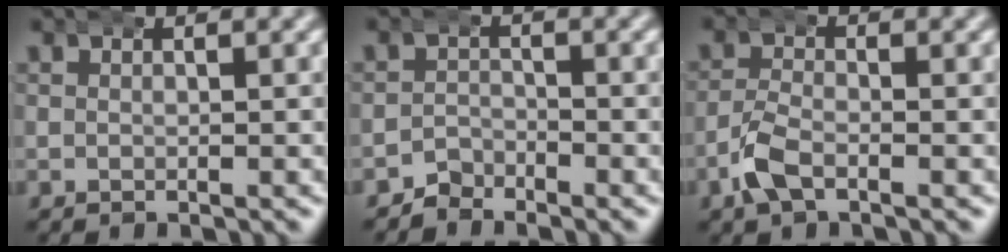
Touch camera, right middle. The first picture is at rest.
{"total": 1.9, "force": [-1.7, 0.7, -0.4], "torque": [0.004, -0.008, -0.037]}
{"total": 2.7, "force": [-1.6, 1.2, 1.8], "torque": [-0.044, -0.006, -0.034]}